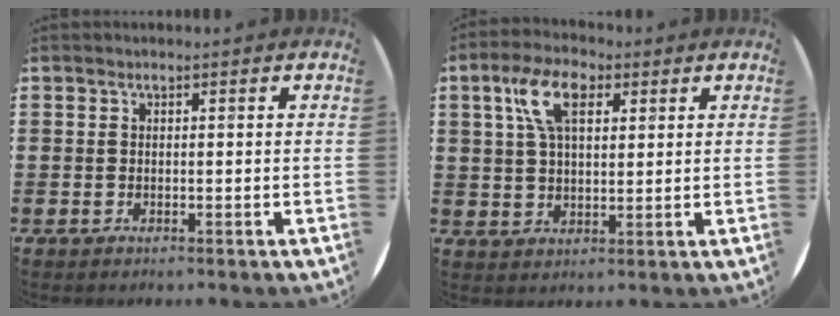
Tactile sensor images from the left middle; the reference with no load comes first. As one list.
[{"total": 7.5, "force": [3.6, 3.8, 5.3], "torque": [-0.119, 0.018, 0.065]}]